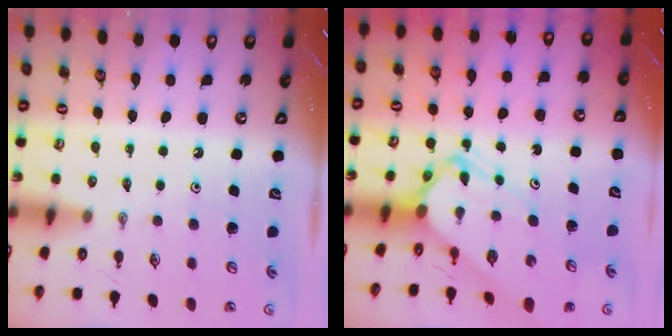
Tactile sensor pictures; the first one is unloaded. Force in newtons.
{"total": 6.3, "press": 6.2, "slide": 0.5}